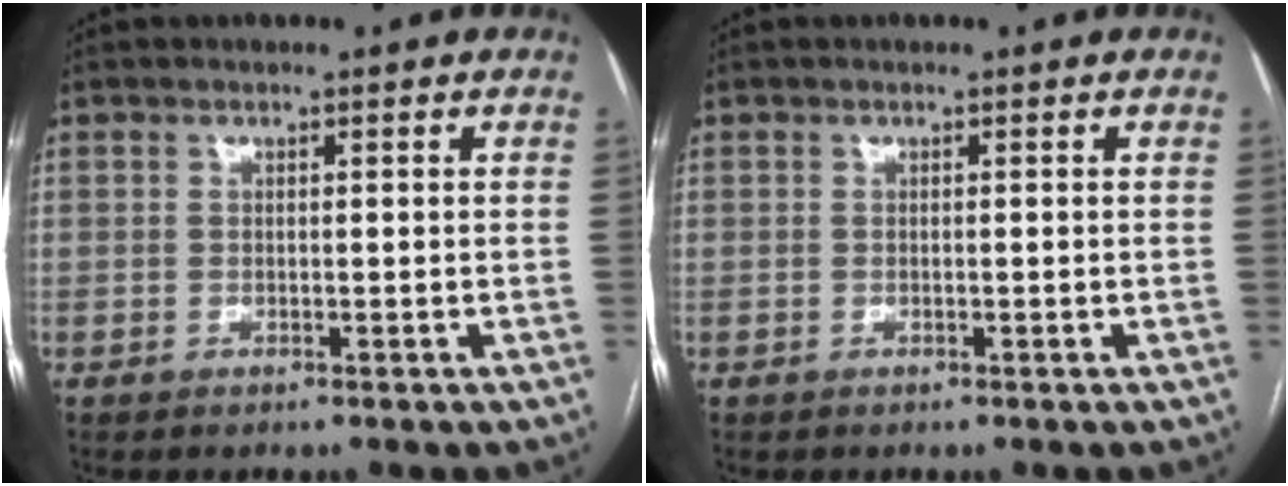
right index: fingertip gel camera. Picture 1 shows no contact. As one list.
[{"total": 0.0}]